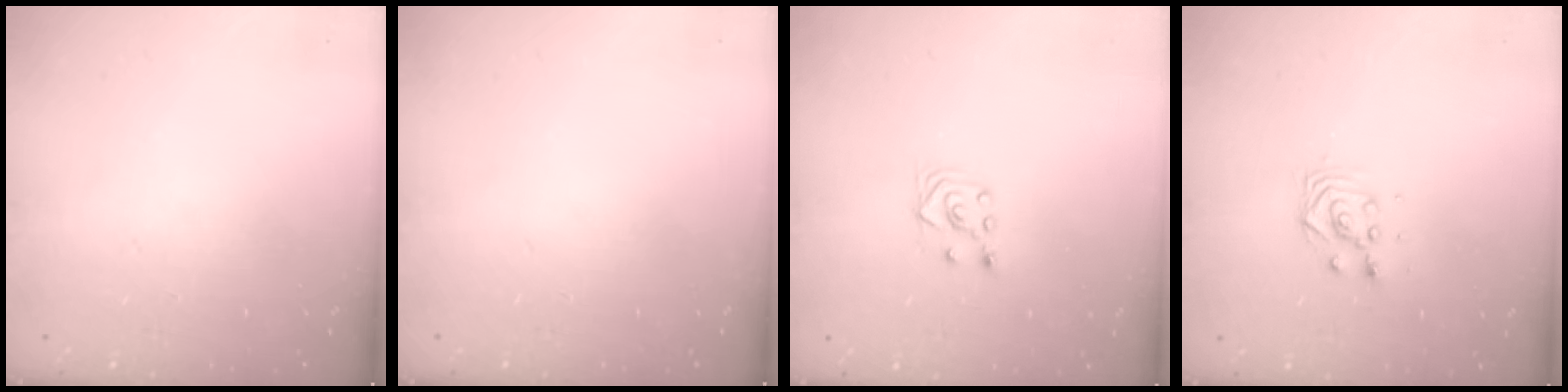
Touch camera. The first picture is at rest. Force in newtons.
{"total": 0.0}
{"total": 2.8, "press": 2.6, "slide": 1.1}
{"total": 3.0, "press": 3.0, "slide": 0.0}